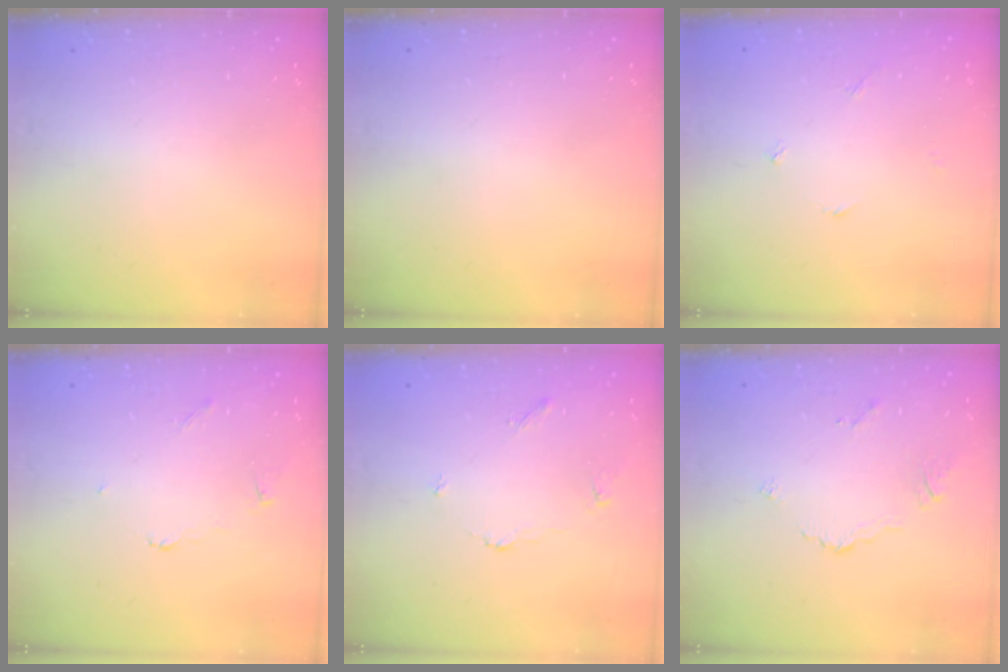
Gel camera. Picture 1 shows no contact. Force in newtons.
{"total": 0.0}
{"total": 1.5, "press": 1.5, "slide": 0.2}
{"total": 2.7, "press": 2.7, "slide": 0.3}
{"total": 4.0, "press": 3.9, "slide": 0.6}
{"total": 3.4, "press": 3.4, "slide": 0.5}